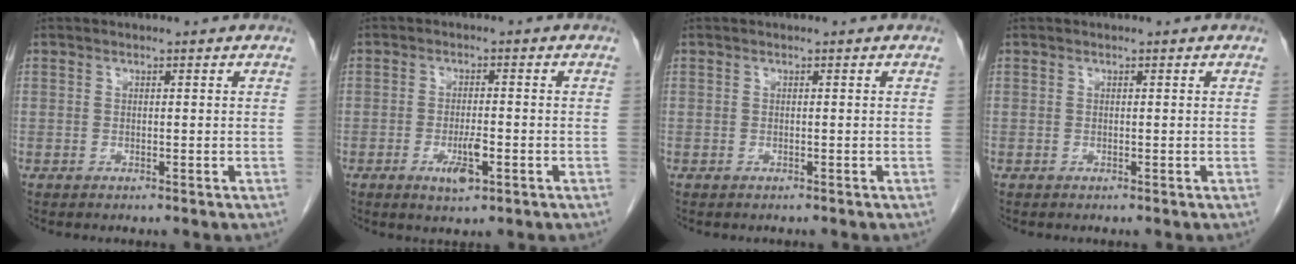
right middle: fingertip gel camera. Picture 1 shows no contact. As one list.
[{"total": 4.2, "force": [-1.7, 1.0, 3.7], "torque": [-0.068, -0.002, -0.026]}, {"total": 0.0}, {"total": 0.0}]